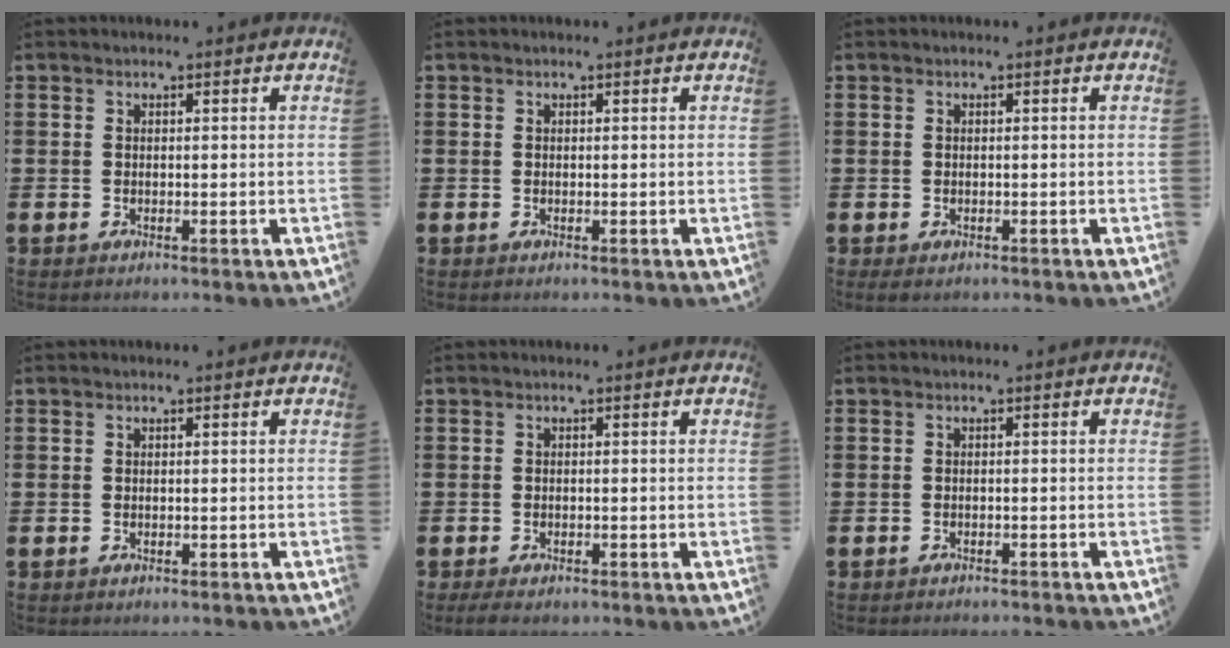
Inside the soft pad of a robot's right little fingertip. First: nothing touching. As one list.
[{"total": 0.0}, {"total": 0.0}, {"total": 0.0}, {"total": 1.1, "force": [-0.7, 0.4, 0.7], "torque": [-0.014, 0.000, -0.016]}, {"total": 0.7, "force": [-0.7, -0.1, -0.1], "torque": [0.001, 0.000, -0.015]}]